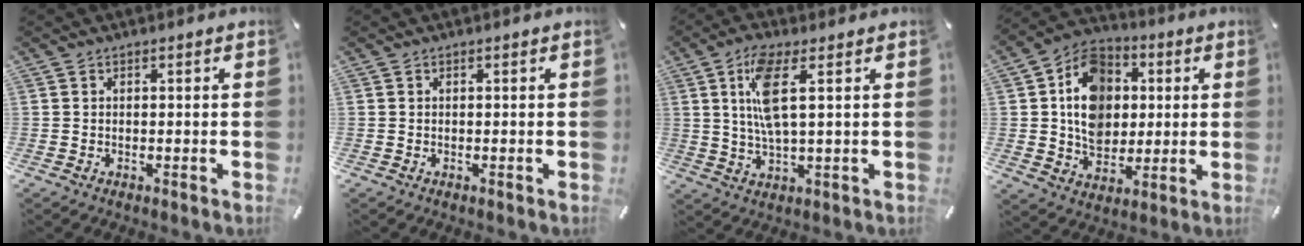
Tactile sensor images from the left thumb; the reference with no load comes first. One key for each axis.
{"total": 0.0}
{"total": 9.5, "fx": 2.6, "fy": 2.8, "fz": 8.8, "tx": -0.193, "ty": -0.004, "tz": 0.040}
{"total": 13.7, "fx": 1.0, "fy": 11.4, "fz": 7.6, "tx": -0.146, "ty": 0.017, "tz": 0.017}